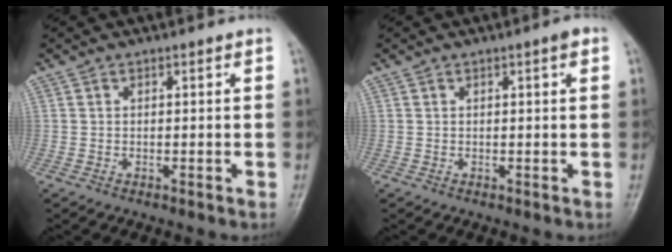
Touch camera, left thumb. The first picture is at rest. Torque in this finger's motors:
{"motor_torque": [0.00, 0.01, 0.01, -0.10, 0.00]}